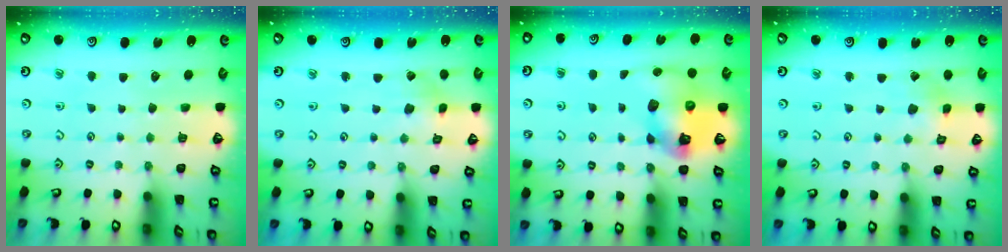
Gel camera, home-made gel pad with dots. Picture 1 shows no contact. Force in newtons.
{"total": 2.3, "press": 2.3, "slide": 0.3}
{"total": 11.8, "press": 11.7, "slide": 1.8}
{"total": 2.6, "press": 2.6, "slide": 0.1}